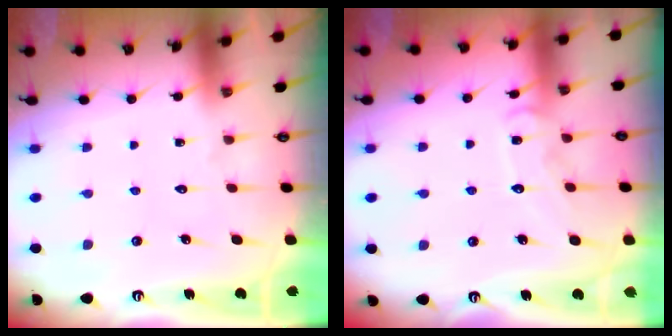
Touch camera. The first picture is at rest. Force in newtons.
{"total": 9.7, "press": 9.7, "slide": 0.7}